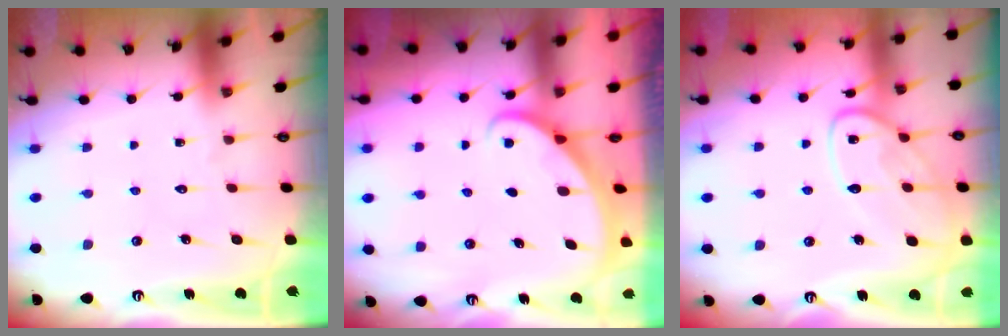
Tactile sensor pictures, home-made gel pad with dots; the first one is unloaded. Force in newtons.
{"total": 1.9, "press": 1.9, "slide": 0.1}
{"total": 13.4, "press": 13.4, "slide": 1.1}